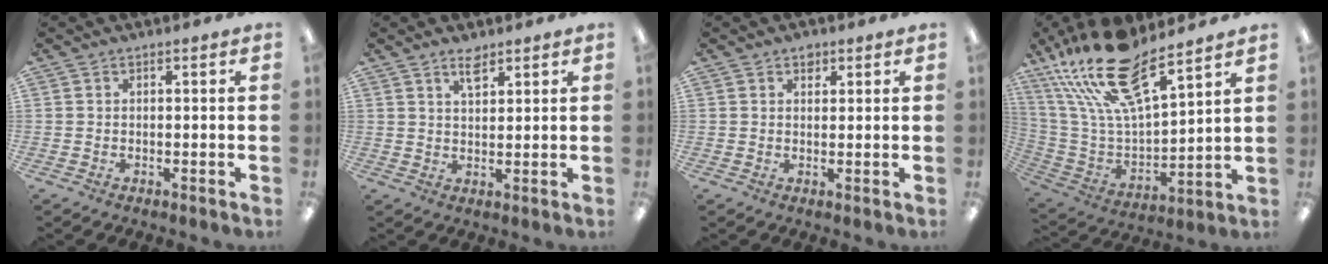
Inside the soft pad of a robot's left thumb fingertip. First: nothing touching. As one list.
[{"total": 4.1, "force": [3.1, 1.5, 2.2], "torque": [-0.033, -0.011, 0.052]}, {"total": 2.0, "force": [1.3, 1.3, 0.8], "torque": [0.000, -0.005, 0.021]}, {"total": 22.5, "force": [16.7, 7.1, 13.4], "torque": [-0.274, -0.101, 0.292]}]